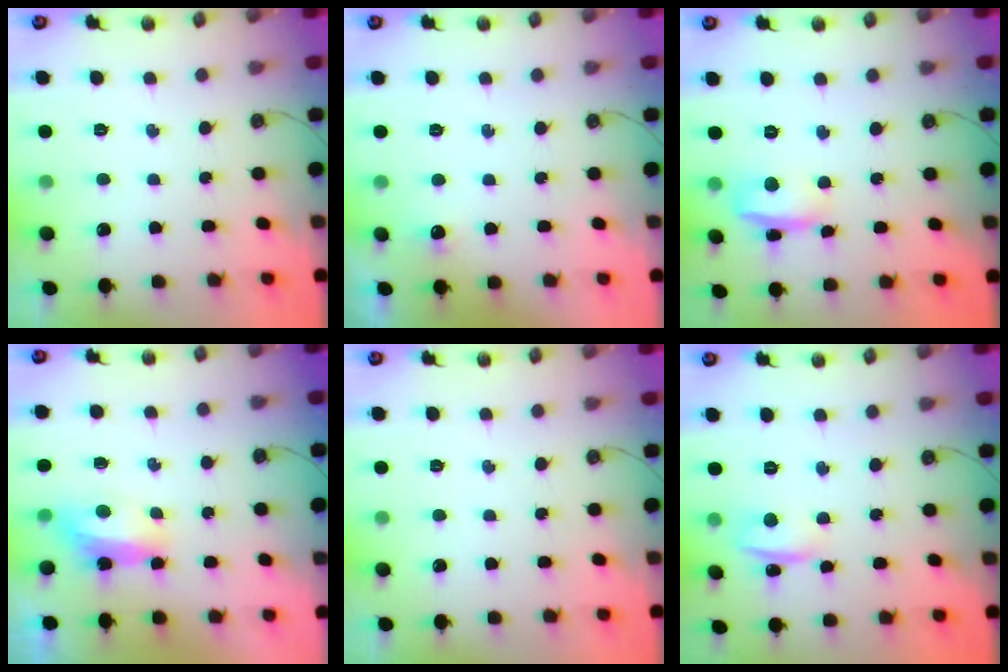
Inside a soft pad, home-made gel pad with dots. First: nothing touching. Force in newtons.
{"total": 4.9, "press": 4.8, "slide": 1.1}
{"total": 6.5, "press": 6.3, "slide": 1.6}
{"total": 6.9, "press": 6.9, "slide": 0.5}
{"total": 0.0}
{"total": 1.6, "press": 1.4, "slide": 0.7}